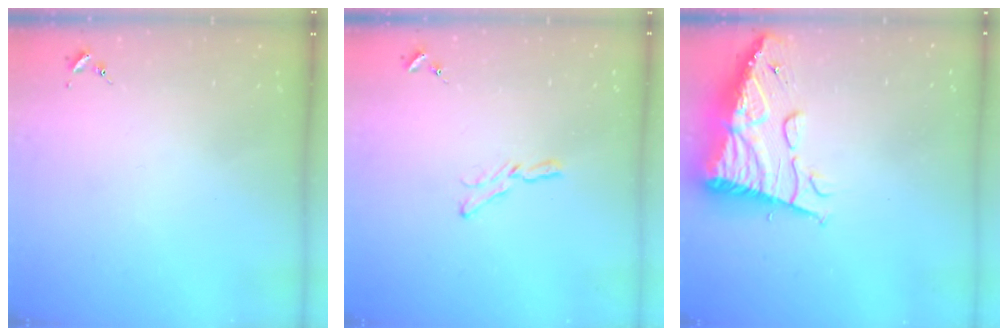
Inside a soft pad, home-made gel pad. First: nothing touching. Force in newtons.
{"total": 5.6, "press": 5.6, "slide": 0.5}
{"total": 16.3, "press": 16.3, "slide": 1.7}